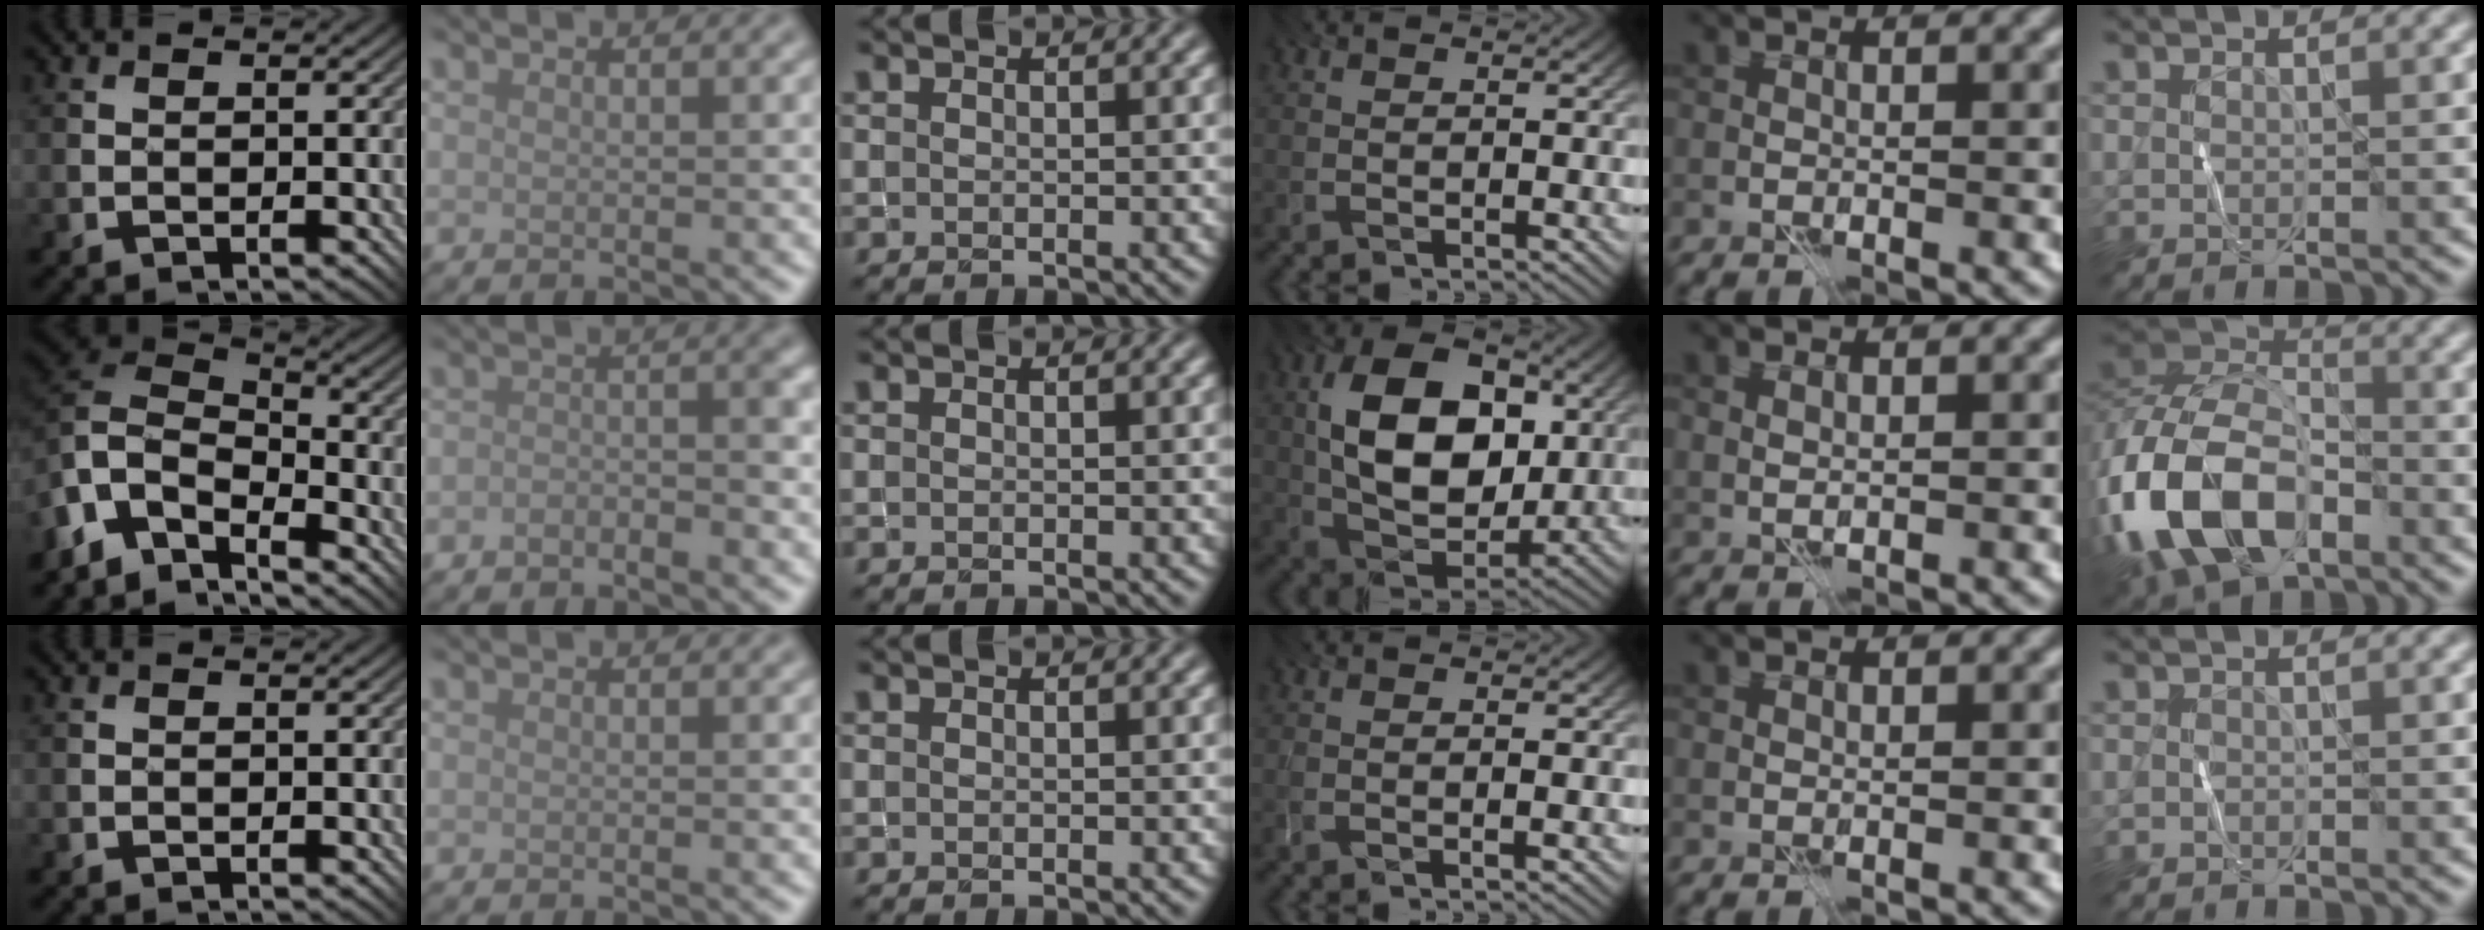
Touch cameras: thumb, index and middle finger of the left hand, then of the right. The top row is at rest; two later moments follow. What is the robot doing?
{"motion": "fold", "object": "shorts"}